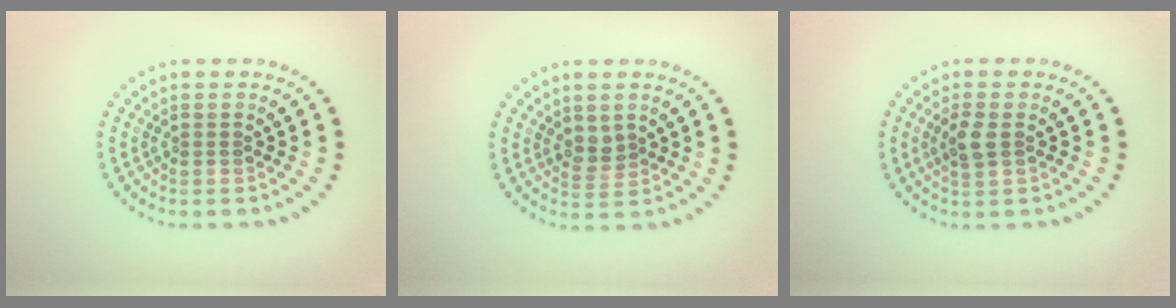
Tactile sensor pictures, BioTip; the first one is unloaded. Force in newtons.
{"total": 1.7, "press": 1.5, "slide": 0.8}
{"total": 2.1, "press": 2.0, "slide": 0.5}